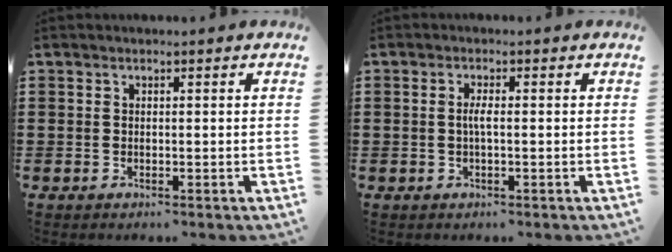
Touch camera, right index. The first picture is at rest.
{"total": 1.9, "force": [-0.2, 0.2, 1.9], "torque": [-0.044, -0.004, -0.007]}